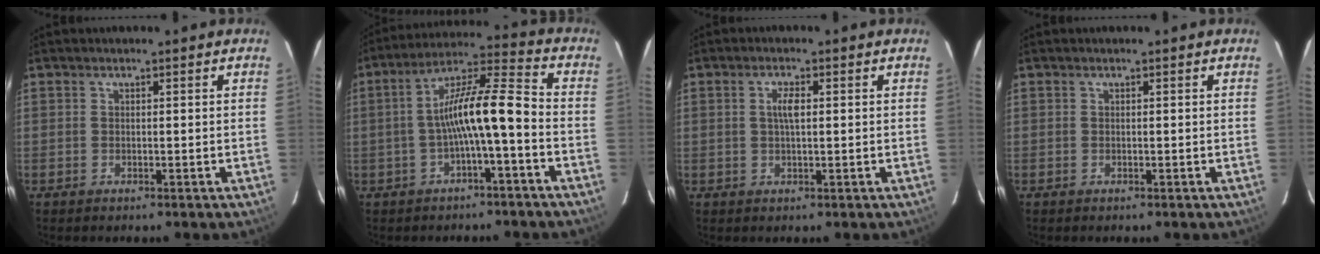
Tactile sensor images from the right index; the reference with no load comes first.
{"total": 10.6, "force": [-2.8, 1.2, 10.1], "torque": [-0.196, 0.022, -0.049]}
{"total": 2.5, "force": [0.4, 0.8, 2.3], "torque": [-0.045, 0.003, 0.007]}
{"total": 0.0}